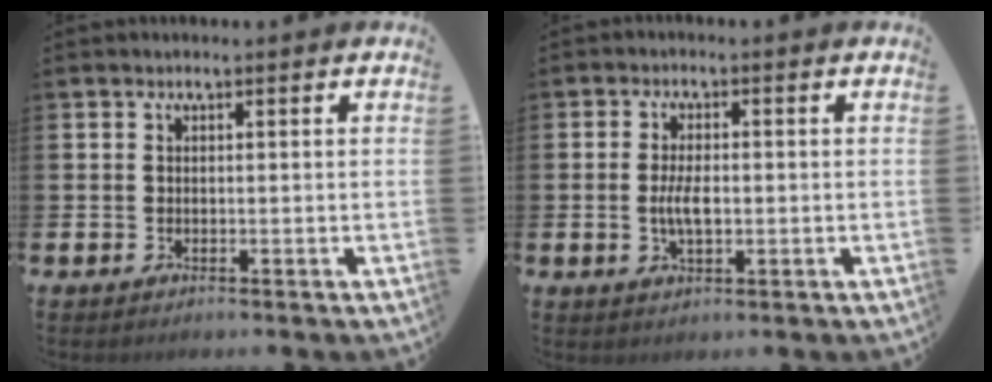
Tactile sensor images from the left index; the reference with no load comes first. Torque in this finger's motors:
{"motor_torque": [0.27, 0.07, 0.19, 0.10]}